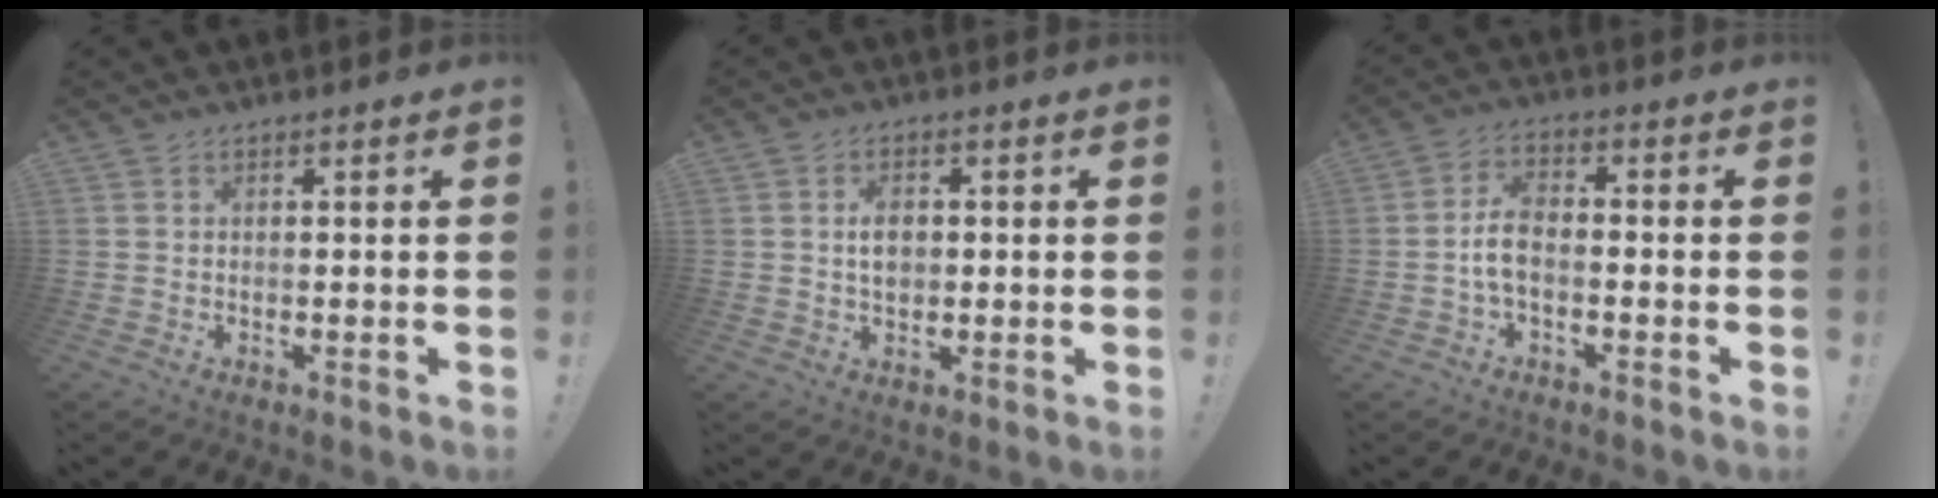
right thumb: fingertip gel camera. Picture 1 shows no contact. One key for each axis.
{"total": 4.5, "fx": 0.2, "fy": 3.1, "fz": 3.3, "tx": -0.033, "ty": -0.002, "tz": -0.003}
{"total": 6.6, "fx": -1.7, "fy": 3.2, "fz": 5.6, "tx": -0.113, "ty": 0.004, "tz": -0.030}